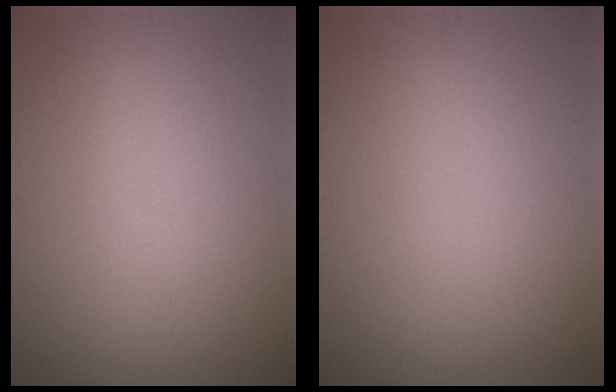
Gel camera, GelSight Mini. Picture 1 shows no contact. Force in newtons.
{"total": 0.0}